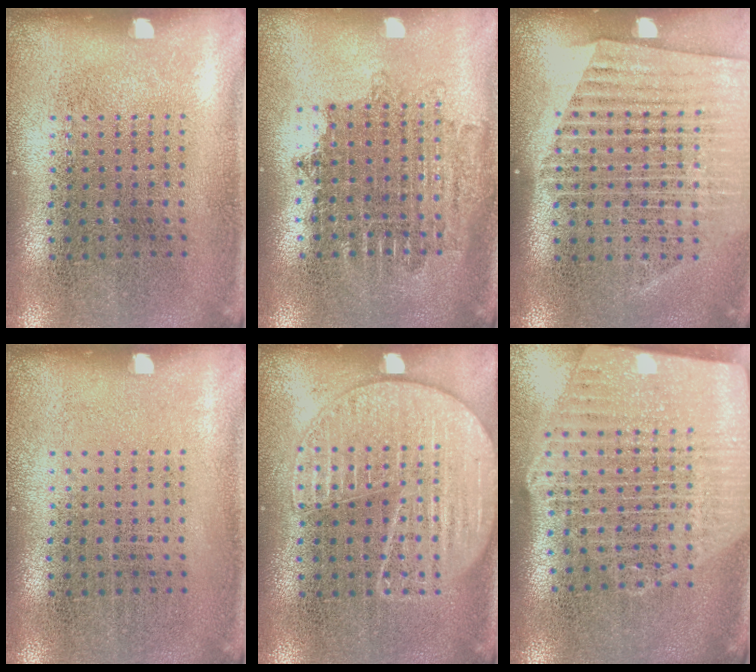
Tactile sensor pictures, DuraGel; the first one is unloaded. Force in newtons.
{"total": 1.8, "press": 1.5, "slide": 1.0}
{"total": 1.6, "press": 1.6, "slide": 0.5}
{"total": 0.0}
{"total": 1.6, "press": 1.6, "slide": 0.1}
{"total": 2.6, "press": 2.2, "slide": 1.4}